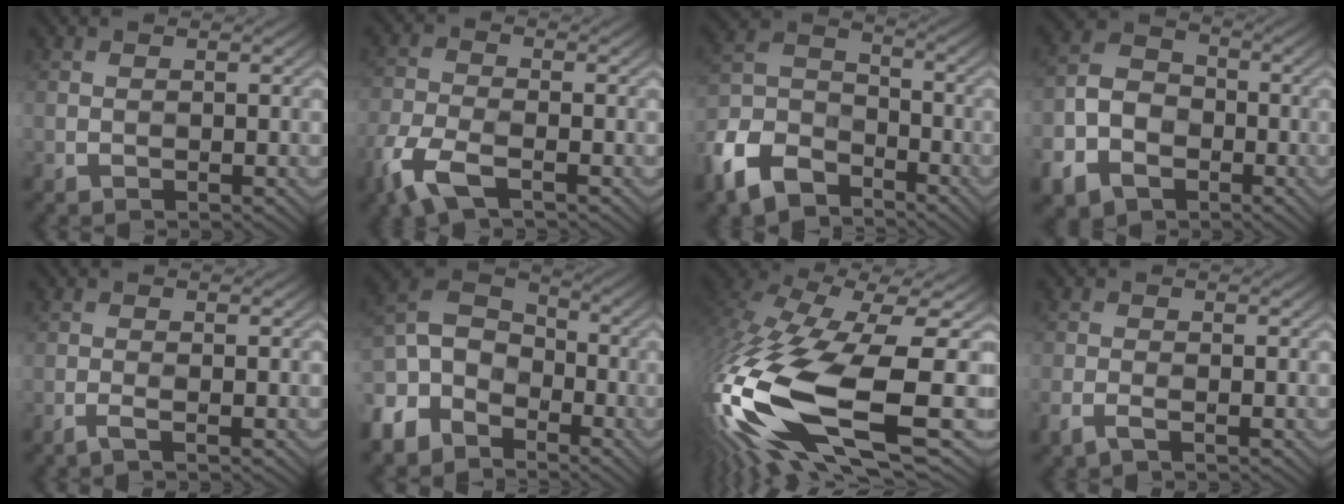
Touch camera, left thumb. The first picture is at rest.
{"total": 6.5, "force": [-3.3, 2.9, 4.9], "torque": [-0.112, -0.009, -0.081]}
{"total": 10.9, "force": [-6.5, 6.3, 6.0], "torque": [-0.151, -0.010, -0.140]}
{"total": 8.6, "force": [-3.1, 6.7, 4.4], "torque": [-0.112, -0.020, -0.073]}
{"total": 1.1, "force": [0.3, 0.1, 1.0], "torque": [-0.014, 0.007, -0.005]}
{"total": 9.9, "force": [-4.3, 7.3, 5.2], "torque": [-0.148, 0.000, -0.096]}
{"total": 18.0, "force": [-3.2, 6.4, 16.5], "torque": [-0.394, -0.050, -0.037]}
{"total": 1.9, "force": [-0.5, 0.7, 1.6], "torque": [-0.040, -0.003, -0.017]}